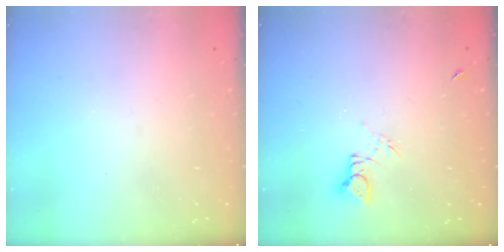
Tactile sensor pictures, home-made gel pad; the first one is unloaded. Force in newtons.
{"total": 3.4, "press": 3.4, "slide": 0.1}